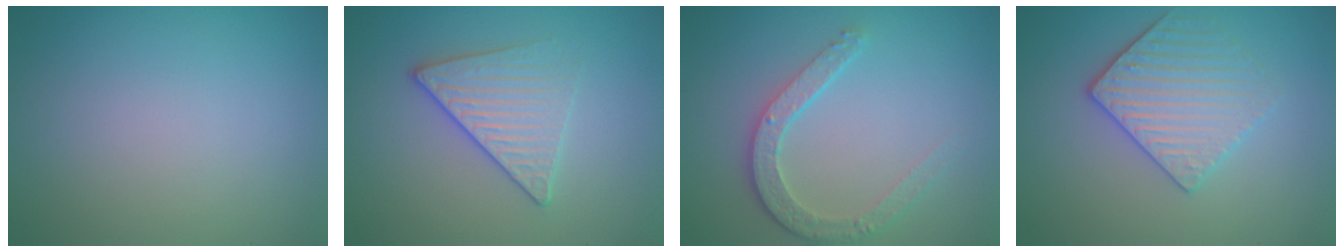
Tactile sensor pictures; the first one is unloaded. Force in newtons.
{"total": 3.1, "press": 2.9, "slide": 1.2}
{"total": 3.6, "press": 2.9, "slide": 2.1}
{"total": 3.4, "press": 3.2, "slide": 1.2}